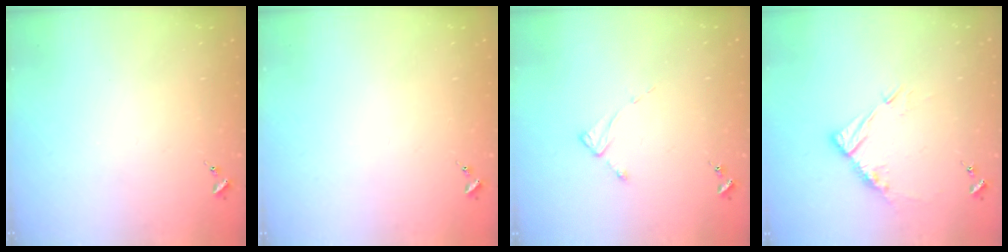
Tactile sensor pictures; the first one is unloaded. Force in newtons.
{"total": 0.0}
{"total": 2.6, "press": 2.6, "slide": 0.2}
{"total": 10.2, "press": 10.1, "slide": 0.9}